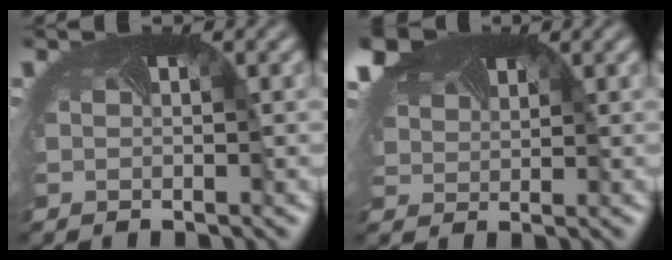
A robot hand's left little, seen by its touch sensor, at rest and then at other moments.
{"total": 5.2, "force": [3.9, 2.6, 2.1], "torque": [-0.080, 0.005, 0.076]}